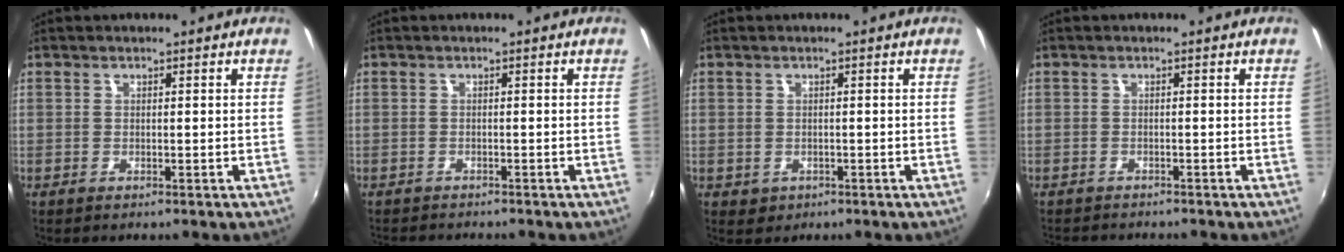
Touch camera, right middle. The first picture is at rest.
{"total": 3.1, "force": [-3.0, 0.6, 0.7], "torque": [-0.024, -0.017, -0.050]}
{"total": 1.8, "force": [-0.5, 1.6, 0.6], "torque": [-0.013, -0.003, -0.003]}
{"total": 3.5, "force": [-3.3, 0.7, 0.8], "torque": [-0.026, -0.016, -0.053]}